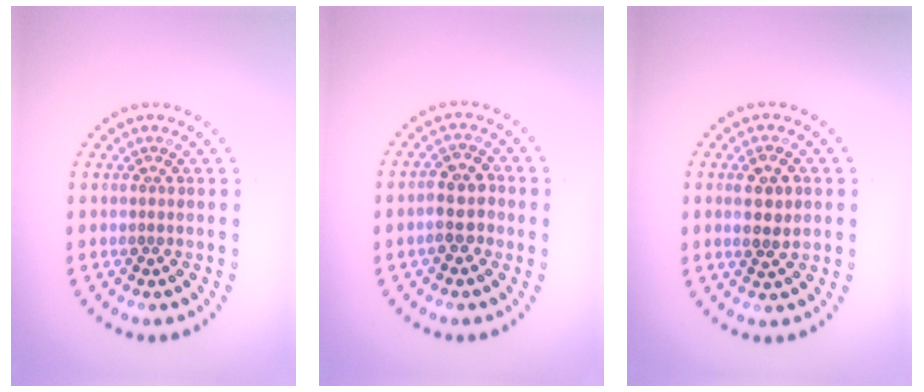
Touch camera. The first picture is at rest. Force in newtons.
{"total": 3.0, "press": 2.9, "slide": 0.8}
{"total": 2.8, "press": 2.8, "slide": 0.5}